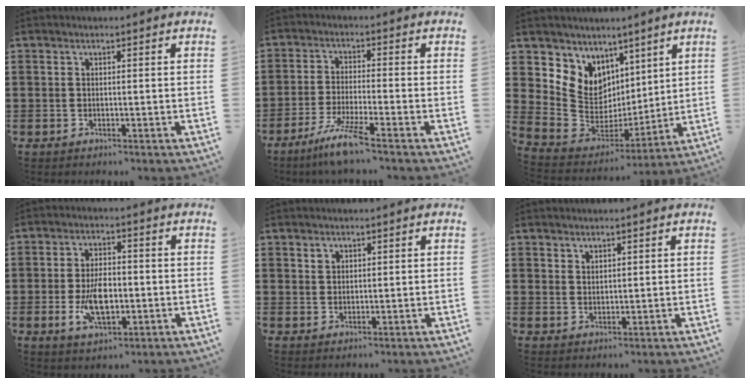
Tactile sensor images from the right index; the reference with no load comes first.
{"total": 6.4, "force": [-4.7, -0.3, 4.4], "torque": [-0.096, -0.019, -0.090]}
{"total": 8.8, "force": [4.4, 7.6, 1.2], "torque": [-0.068, -0.050, 0.092]}
{"total": 7.4, "force": [-1.3, 3.8, 6.3], "torque": [-0.128, -0.004, -0.028]}
{"total": 0.9, "force": [0.6, 0.6, 0.3], "torque": [-0.007, 0.003, 0.012]}
{"total": 1.8, "force": [1.6, 0.8, 0.0], "torque": [-0.003, 0.003, 0.032]}